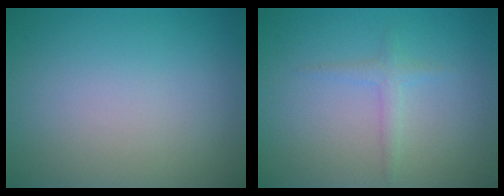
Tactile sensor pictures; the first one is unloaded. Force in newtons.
{"total": 1.3, "press": 1.3, "slide": 0.0}